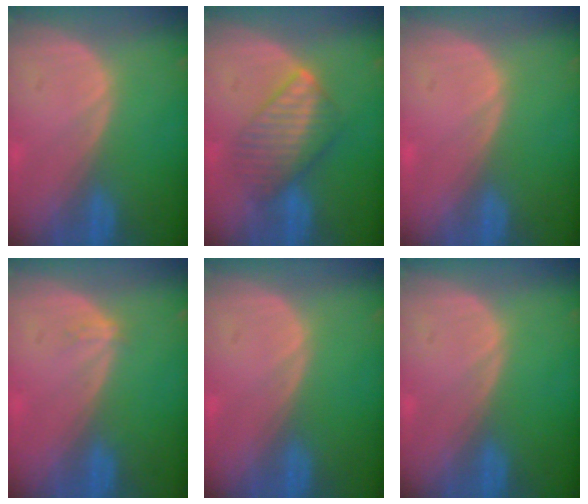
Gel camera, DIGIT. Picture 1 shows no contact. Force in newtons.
{"total": 6.6, "press": 6.6, "slide": 0.6}
{"total": 0.5, "press": 0.1, "slide": 0.5}
{"total": 1.2, "press": 0.8, "slide": 0.8}
{"total": 0.0}
{"total": 0.0}